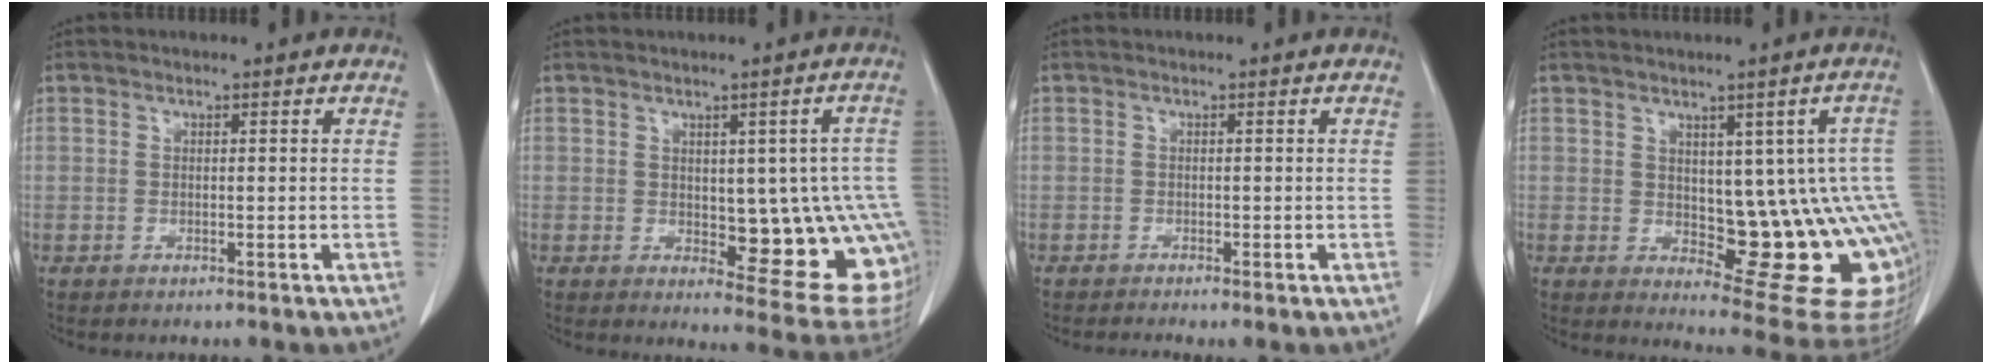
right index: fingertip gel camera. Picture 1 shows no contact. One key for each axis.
{"total": 13.2, "fx": -0.9, "fy": 4.6, "fz": 12.4, "tx": -0.112, "ty": 0.002, "tz": 0.002}
{"total": 1.6, "fx": -1.2, "fy": 0.0, "fz": 1.0, "tx": -0.014, "ty": -0.003, "tz": -0.018}
{"total": 15.2, "fx": -1.3, "fy": 6.0, "fz": 13.9, "tx": -0.113, "ty": 0.011, "tz": 0.002}